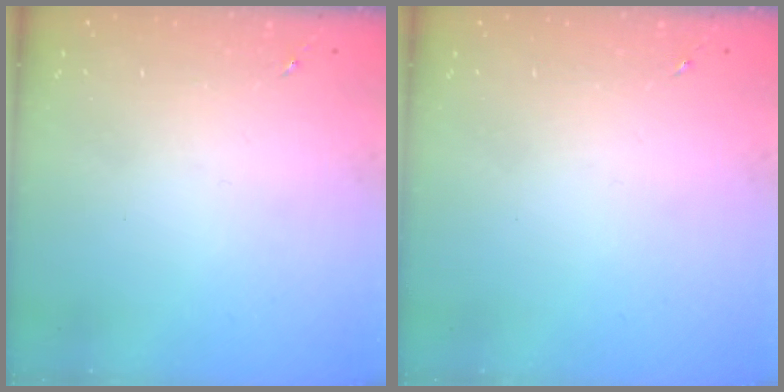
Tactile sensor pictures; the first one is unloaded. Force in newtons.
{"total": 0.0}